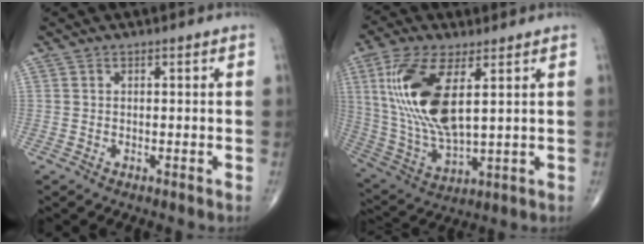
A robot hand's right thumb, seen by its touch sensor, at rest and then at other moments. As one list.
[{"total": 17.7, "force": [4.7, 7.1, 15.5], "torque": [-0.334, -0.021, 0.098]}]